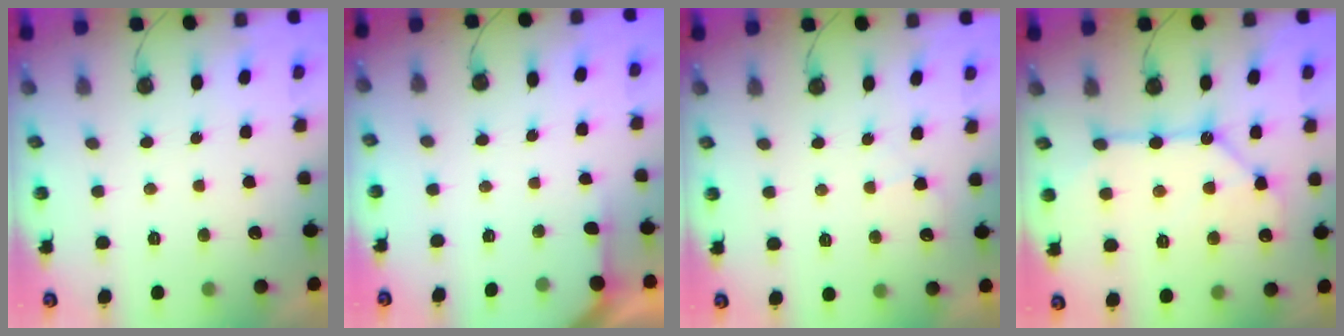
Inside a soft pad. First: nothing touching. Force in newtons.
{"total": 1.6, "press": 1.6, "slide": 0.2}
{"total": 3.2, "press": 3.2, "slide": 0.5}
{"total": 11.4, "press": 11.4, "slide": 0.9}